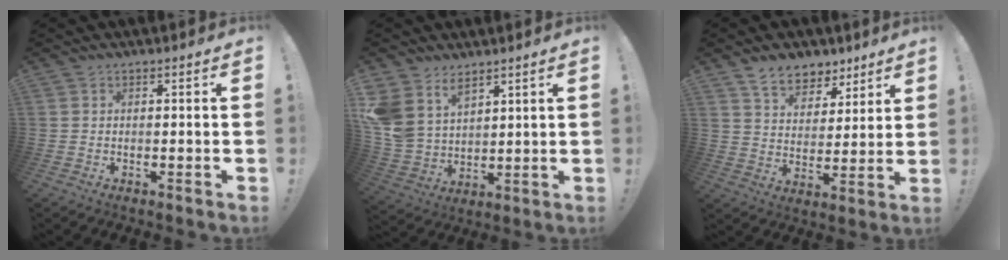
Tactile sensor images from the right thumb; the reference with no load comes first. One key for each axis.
{"total": 10.0, "fx": 6.7, "fy": 6.6, "fz": 3.7, "tx": -0.081, "ty": -0.051, "tz": 0.136}
{"total": 9.9, "fx": 7.5, "fy": 5.7, "fz": 2.8, "tx": -0.044, "ty": -0.053, "tz": 0.145}